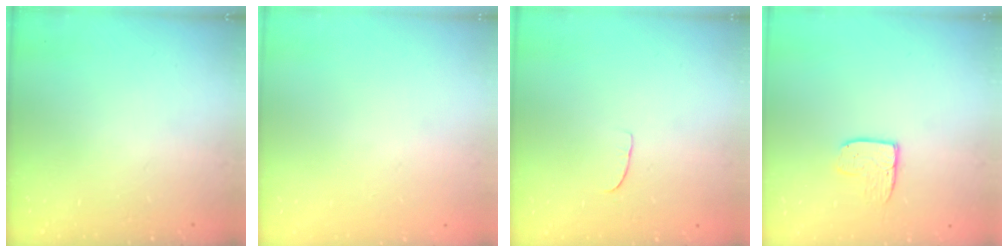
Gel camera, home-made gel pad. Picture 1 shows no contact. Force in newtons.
{"total": 0.0}
{"total": 5.7, "press": 5.7, "slide": 0.5}
{"total": 7.9, "press": 7.9, "slide": 0.6}